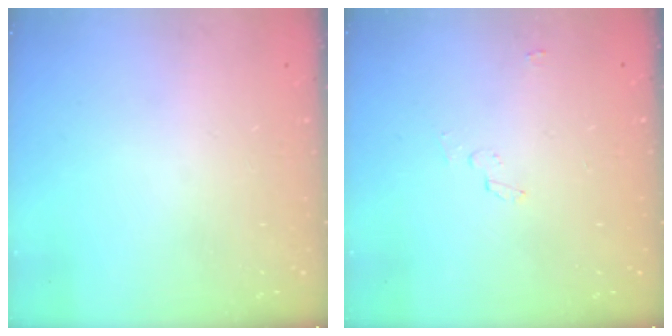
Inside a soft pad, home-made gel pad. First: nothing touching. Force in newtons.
{"total": 2.2, "press": 2.2, "slide": 0.2}